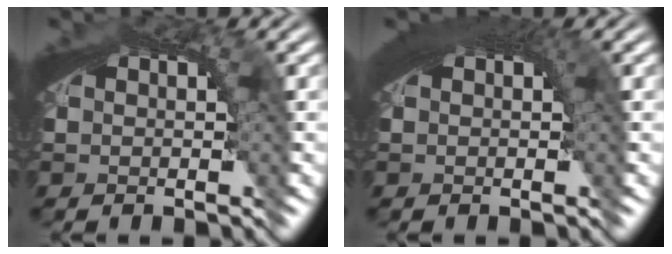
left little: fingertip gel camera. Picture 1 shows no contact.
{"total": 2.9, "force": [1.3, 0.9, 2.5], "torque": [-0.025, 0.014, 0.013]}